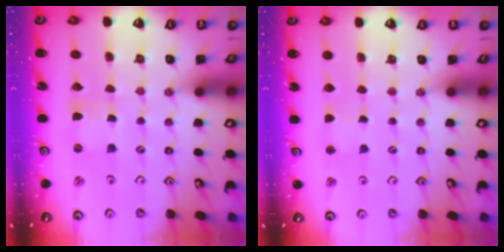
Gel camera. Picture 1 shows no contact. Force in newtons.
{"total": 2.0, "press": 2.0, "slide": 0.3}